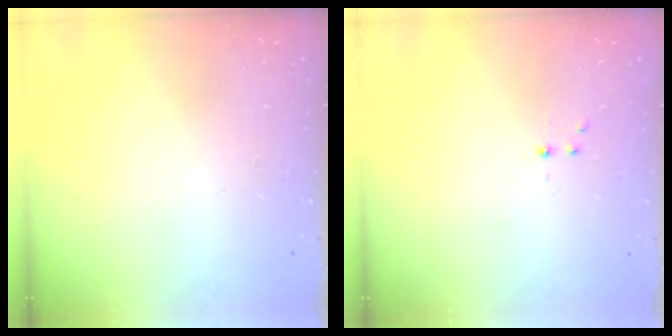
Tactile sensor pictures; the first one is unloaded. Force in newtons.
{"total": 2.2, "press": 1.9, "slide": 1.0}